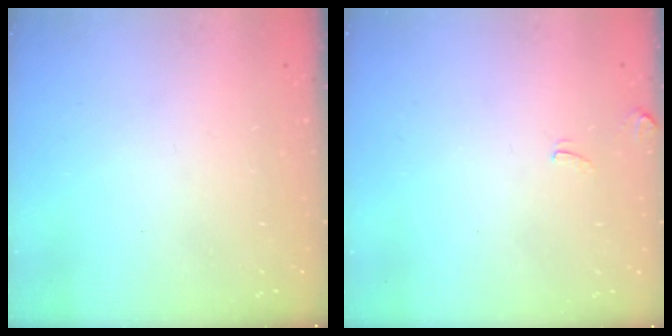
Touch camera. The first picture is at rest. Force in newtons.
{"total": 2.0, "press": 2.0, "slide": 0.4}